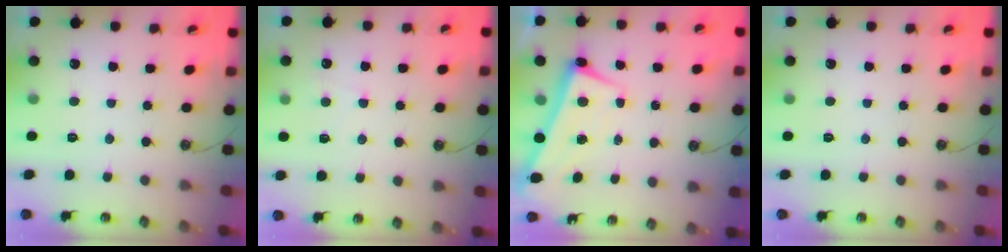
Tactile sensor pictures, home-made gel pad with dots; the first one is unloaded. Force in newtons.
{"total": 4.3, "press": 4.3, "slide": 0.4}
{"total": 2.6, "press": 2.5, "slide": 0.8}
{"total": 0.0}